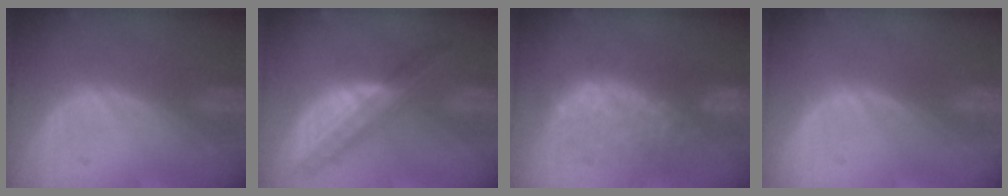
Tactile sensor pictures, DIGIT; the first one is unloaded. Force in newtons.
{"total": 8.1, "press": 6.8, "slide": 4.3}
{"total": 9.8, "press": 9.2, "slide": 3.6}
{"total": 0.0}